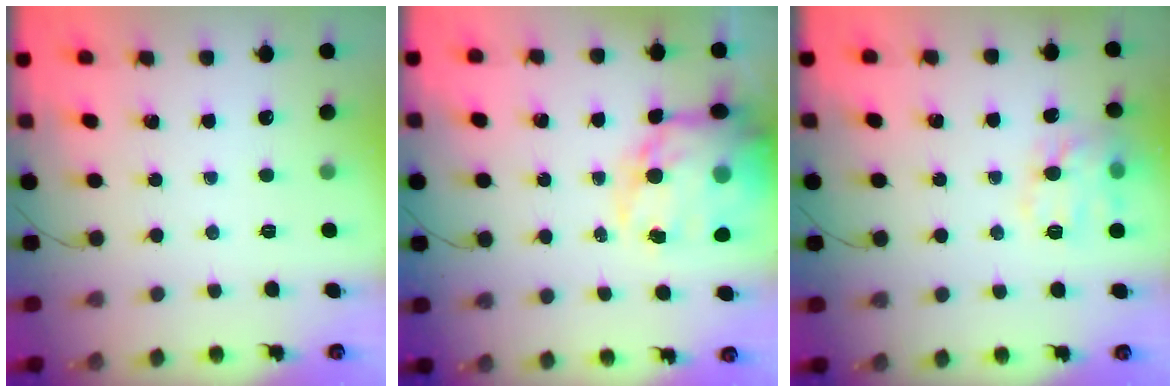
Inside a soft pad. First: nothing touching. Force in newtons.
{"total": 20.6, "press": 20.0, "slide": 5.0}
{"total": 13.2, "press": 13.2, "slide": 0.6}